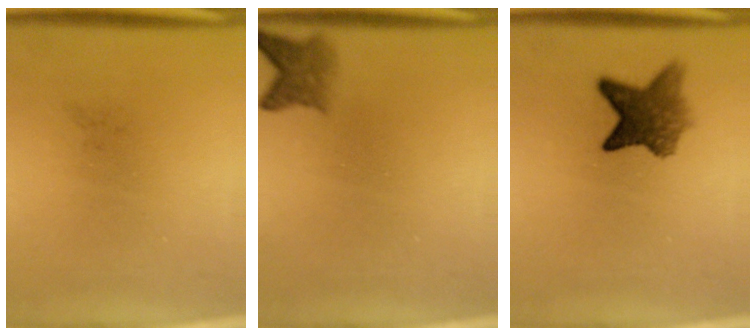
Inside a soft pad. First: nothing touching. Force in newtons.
{"total": 2.9}
{"total": 7.0}